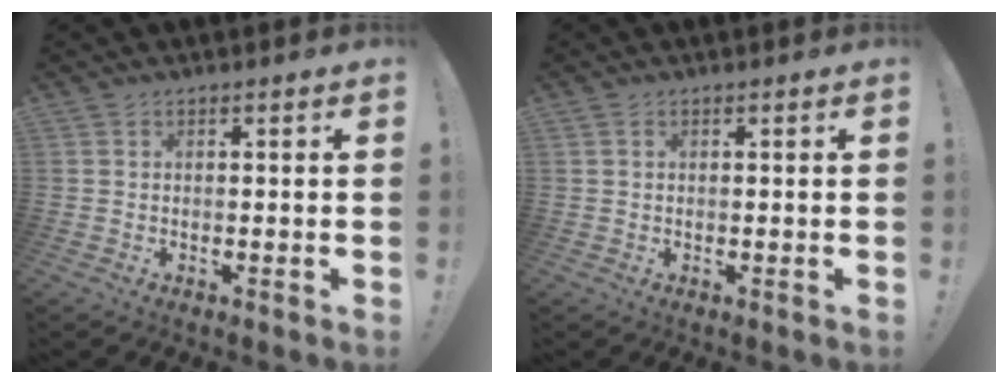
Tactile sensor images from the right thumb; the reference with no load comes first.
{"total": 0.5, "force": [0.3, 0.3, 0.3], "torque": [-0.010, 0.002, 0.006]}